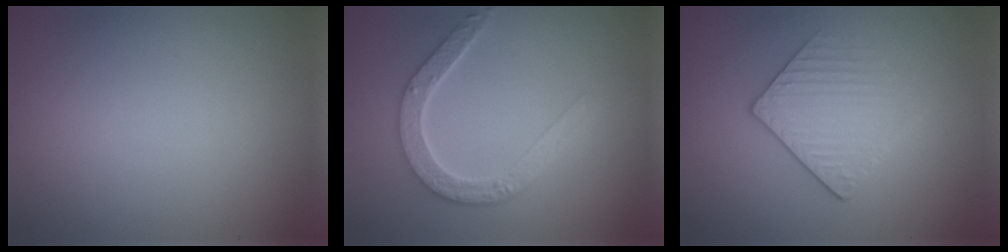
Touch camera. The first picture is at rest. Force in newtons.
{"total": 4.5, "press": 3.6, "slide": 2.8}
{"total": 3.1, "press": 2.9, "slide": 1.2}